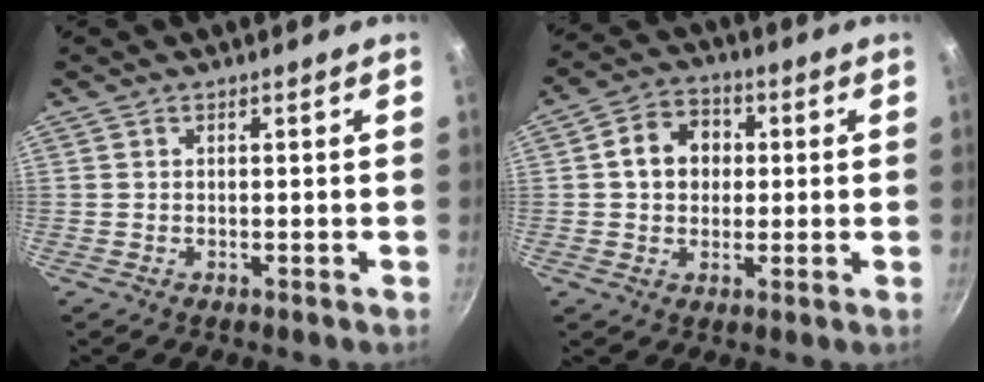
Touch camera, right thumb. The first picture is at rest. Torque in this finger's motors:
{"motor_torque": [-0.63, 0.83, 0.81, 0.07, 0.03]}